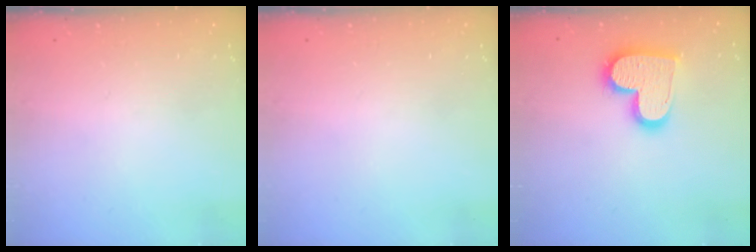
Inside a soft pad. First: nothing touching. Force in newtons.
{"total": 0.0}
{"total": 16.0, "press": 16.0, "slide": 1.0}